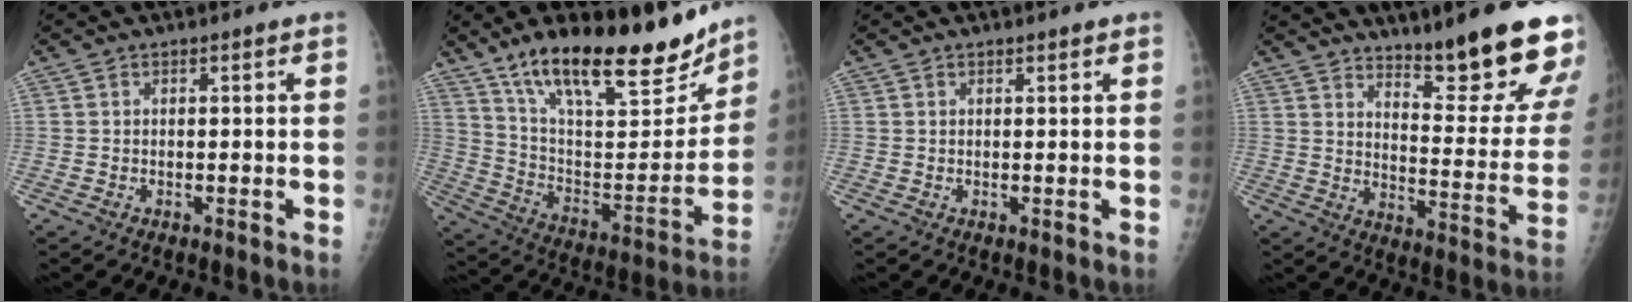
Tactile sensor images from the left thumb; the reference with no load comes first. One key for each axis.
{"total": 26.7, "fx": 19.0, "fy": 8.7, "fz": 16.7, "tx": -0.228, "ty": -0.072, "tz": 0.312}
{"total": 0.7, "fx": 0.6, "fy": 0.1, "fz": 0.3, "tx": -0.007, "ty": -0.004, "tz": 0.010}
{"total": 19.3, "fx": 14.7, "fy": 3.5, "fz": 12.0, "tx": -0.132, "ty": -0.114, "tz": 0.206}